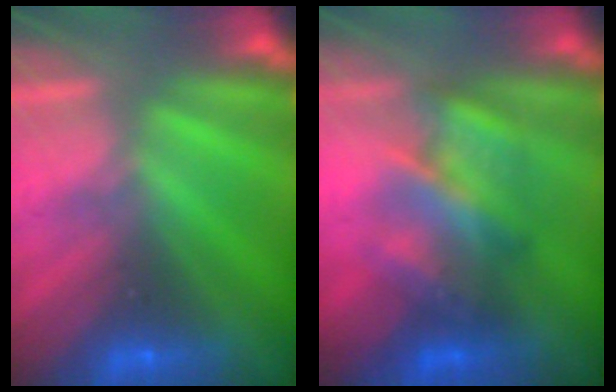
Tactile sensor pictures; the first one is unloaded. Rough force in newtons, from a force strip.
{"total": 4.8}